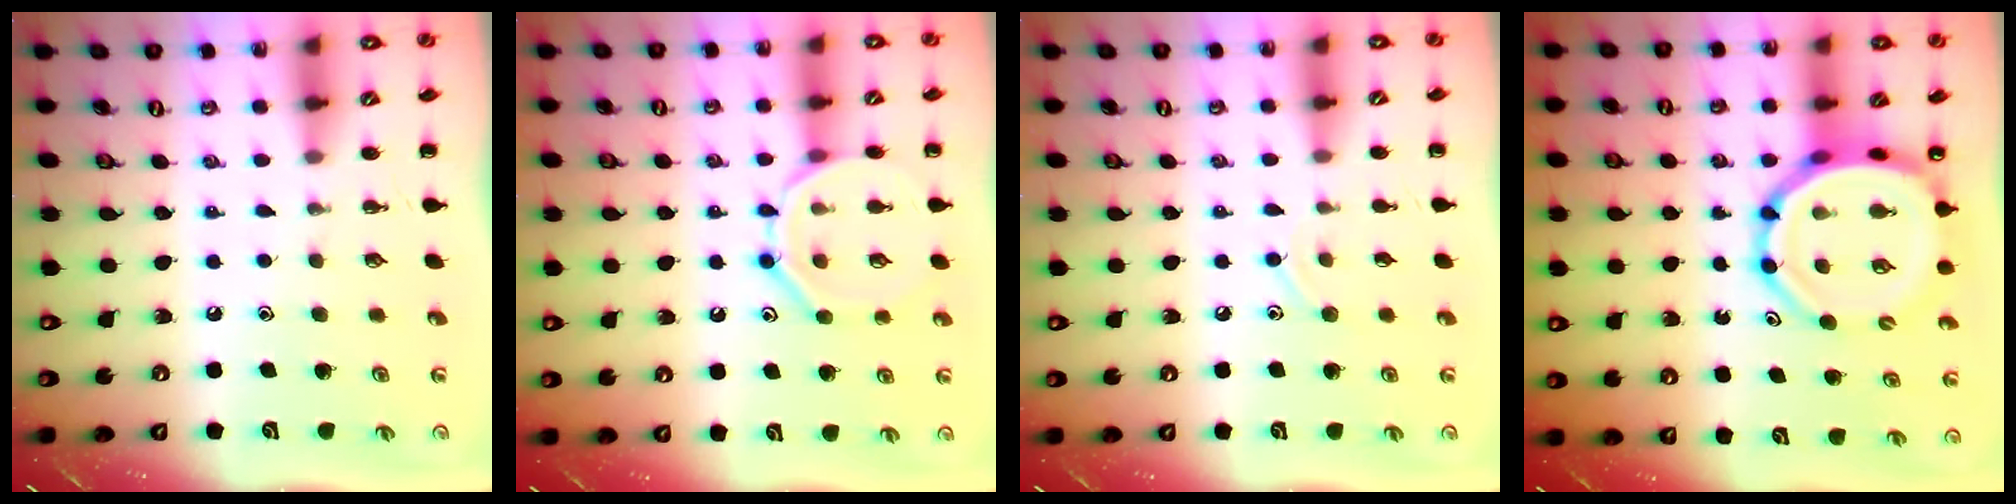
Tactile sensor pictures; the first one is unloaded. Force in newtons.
{"total": 11.6, "press": 11.5, "slide": 0.9}
{"total": 7.0, "press": 6.6, "slide": 2.3}
{"total": 12.2, "press": 11.6, "slide": 3.7}